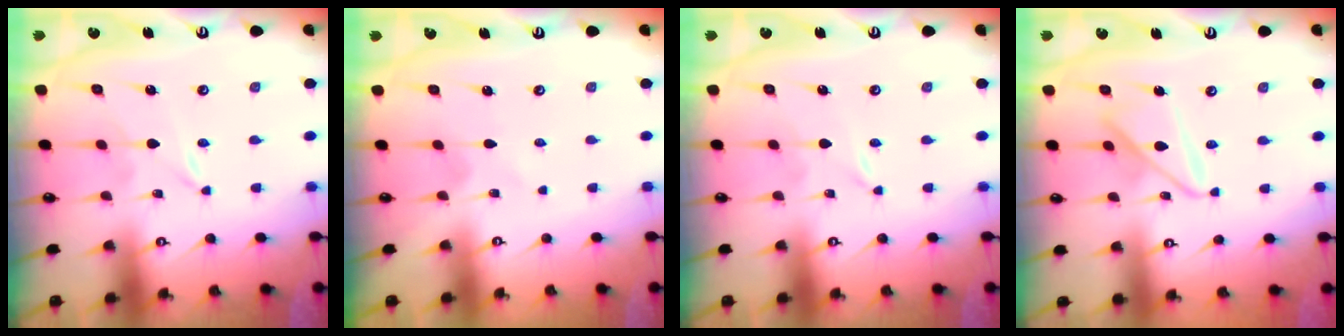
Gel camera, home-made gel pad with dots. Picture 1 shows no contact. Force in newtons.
{"total": 1.0, "press": 1.0, "slide": 0.1}
{"total": 0.0}
{"total": 11.3, "press": 11.2, "slide": 1.0}